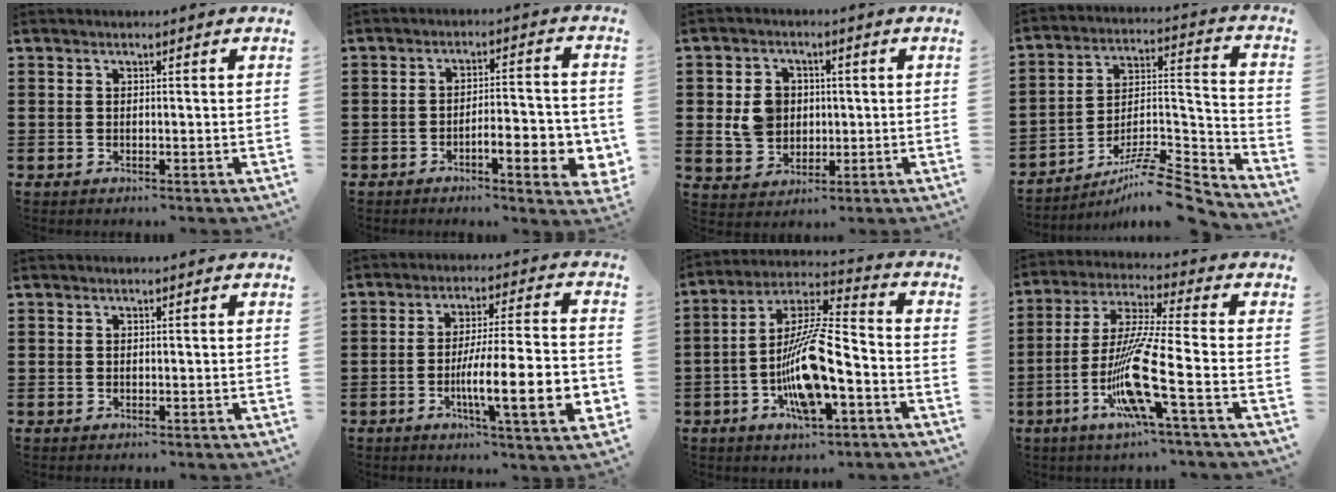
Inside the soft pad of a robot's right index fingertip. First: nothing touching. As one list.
[{"total": 6.6, "force": [-2.7, 1.9, 5.7], "torque": [-0.076, -0.006, -0.047]}, {"total": 6.4, "force": [0.6, 5.2, 3.6], "torque": [-0.100, 0.011, 0.008]}, {"total": 8.9, "force": [-7.5, 1.5, 4.5], "torque": [-0.067, 0.012, -0.144]}, {"total": 0.0}, {"total": 13.4, "force": [-4.0, 2.4, 12.5], "torque": [-0.219, -0.011, -0.072]}, {"total": 12.0, "force": [-4.5, 3.5, 10.6], "torque": [-0.230, -0.008, -0.089]}, {"total": 12.8, "force": [-4.9, 0.9, 11.8], "torque": [-0.259, -0.021, -0.103]}]